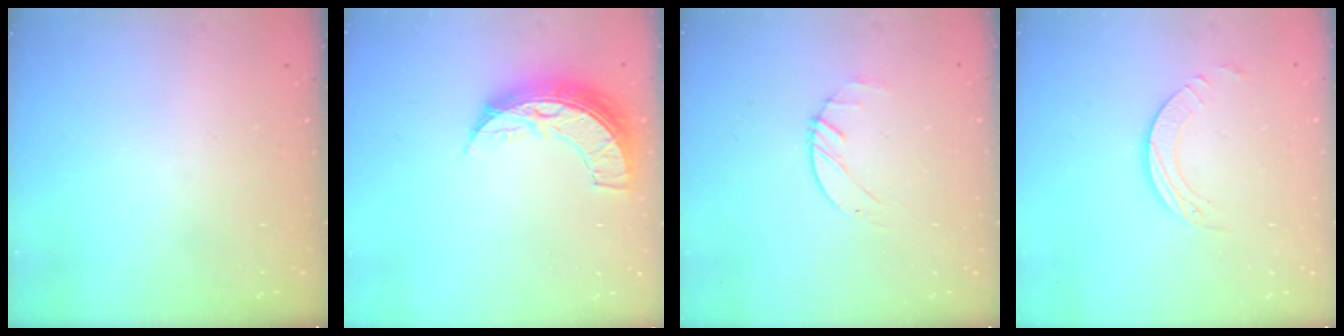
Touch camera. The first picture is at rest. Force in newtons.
{"total": 10.8, "press": 10.7, "slide": 0.8}
{"total": 1.4, "press": 1.4, "slide": 0.2}
{"total": 3.8, "press": 3.8, "slide": 0.3}